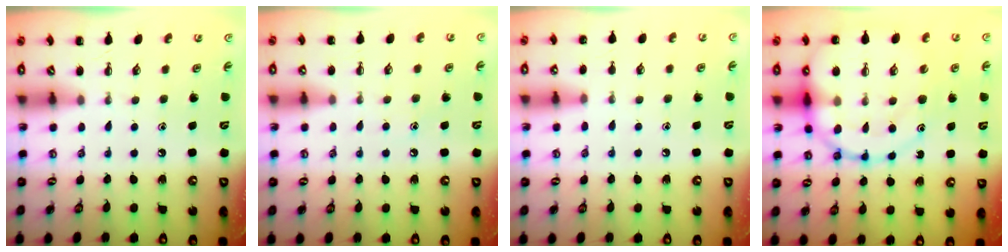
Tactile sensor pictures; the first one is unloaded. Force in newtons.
{"total": 5.6, "press": 5.4, "slide": 1.6}
{"total": 5.1, "press": 4.8, "slide": 1.7}
{"total": 20.7, "press": 20.5, "slide": 2.6}